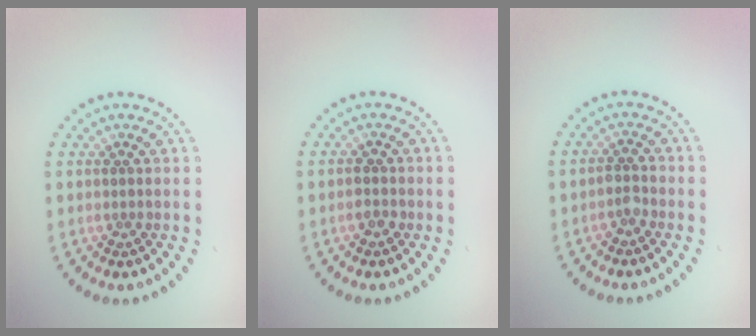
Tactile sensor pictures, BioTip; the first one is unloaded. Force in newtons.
{"total": 1.4, "press": 1.3, "slide": 0.3}
{"total": 1.0, "press": 0.9, "slide": 0.4}